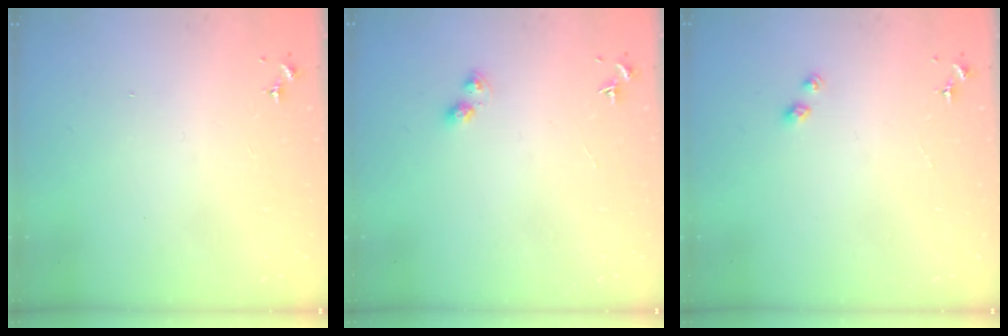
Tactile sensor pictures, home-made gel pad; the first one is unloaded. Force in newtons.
{"total": 2.9, "press": 2.9, "slide": 0.5}
{"total": 2.3, "press": 2.3, "slide": 0.3}